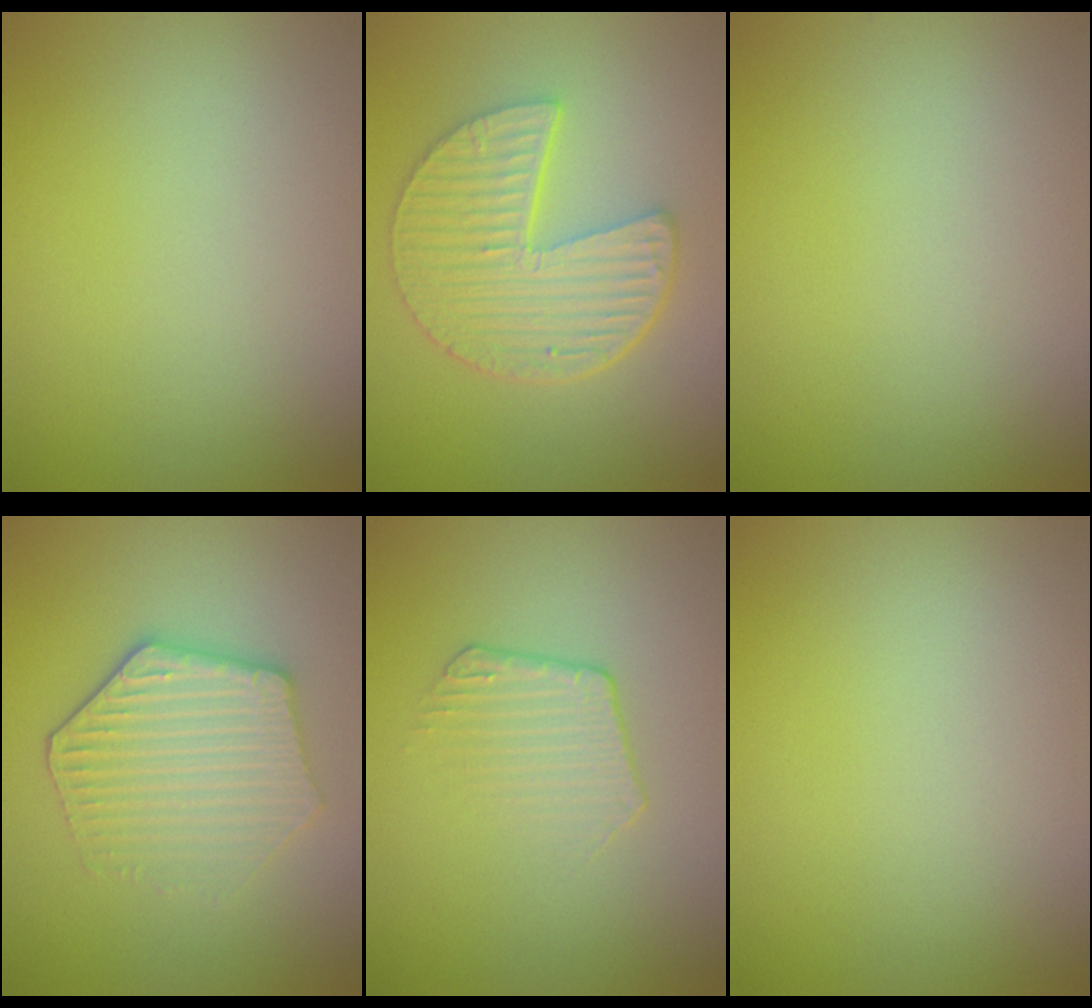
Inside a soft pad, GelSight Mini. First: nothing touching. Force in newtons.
{"total": 6.3, "press": 4.8, "slide": 4.1}
{"total": 0.0}
{"total": 4.4, "press": 4.0, "slide": 1.8}
{"total": 1.8, "press": 1.1, "slide": 1.4}
{"total": 0.0}